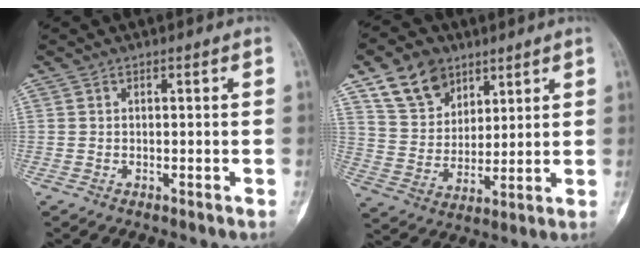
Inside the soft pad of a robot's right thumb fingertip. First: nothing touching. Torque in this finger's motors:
{"motor_torque": [-0.51, 0.66, -0.01, 0.26, 0.16]}